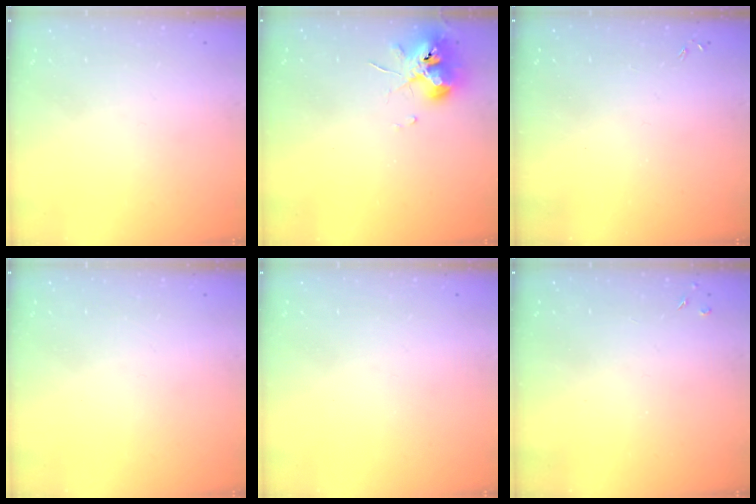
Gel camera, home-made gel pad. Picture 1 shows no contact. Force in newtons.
{"total": 10.0, "press": 9.9, "slide": 1.4}
{"total": 0.0}
{"total": 0.0}
{"total": 0.0}
{"total": 2.5, "press": 2.5, "slide": 0.5}